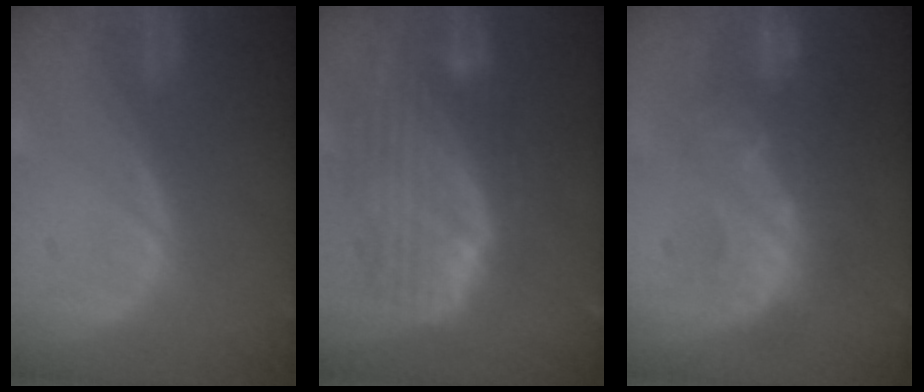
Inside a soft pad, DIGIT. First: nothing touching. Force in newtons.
{"total": 10.2, "press": 8.9, "slide": 5.0}
{"total": 9.3, "press": 8.9, "slide": 2.8}